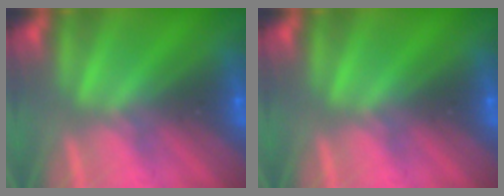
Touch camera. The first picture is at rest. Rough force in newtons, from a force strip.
{"total": 0.0}